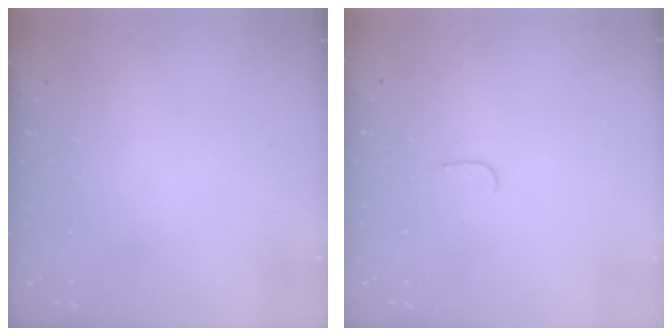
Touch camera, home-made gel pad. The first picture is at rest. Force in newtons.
{"total": 4.5, "press": 4.5, "slide": 0.4}